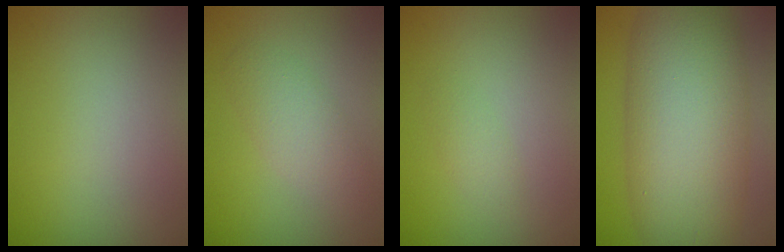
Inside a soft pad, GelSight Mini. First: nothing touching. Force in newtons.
{"total": 2.7, "press": 2.7, "slide": 0.2}
{"total": 1.1, "press": 1.1, "slide": 0.0}
{"total": 12.0, "press": 12.0, "slide": 0.3}